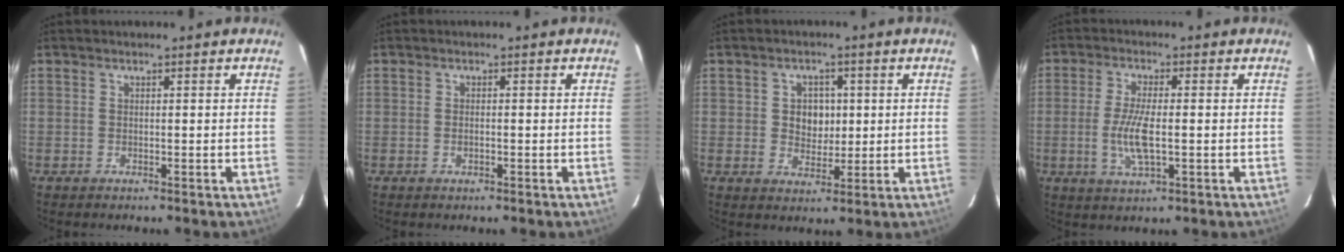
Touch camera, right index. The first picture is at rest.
{"total": 0.8, "force": [-0.3, 0.5, 0.6], "torque": [-0.012, -0.001, -0.006]}
{"total": 5.0, "force": [0.6, 4.1, 2.7], "torque": [-0.044, 0.008, 0.015]}
{"total": 7.5, "force": [-1.1, 2.1, 7.1], "torque": [-0.143, -0.007, -0.022]}